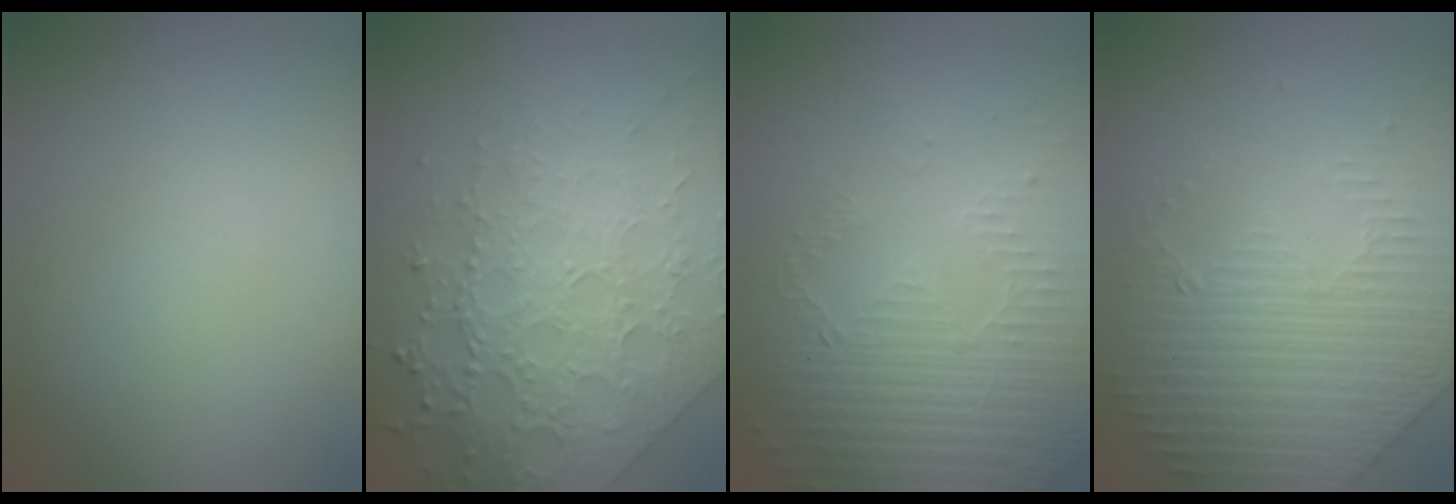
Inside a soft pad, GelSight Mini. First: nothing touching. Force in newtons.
{"total": 6.2, "press": 5.2, "slide": 3.3}
{"total": 5.3, "press": 3.5, "slide": 4.0}
{"total": 4.4, "press": 3.5, "slide": 2.6}